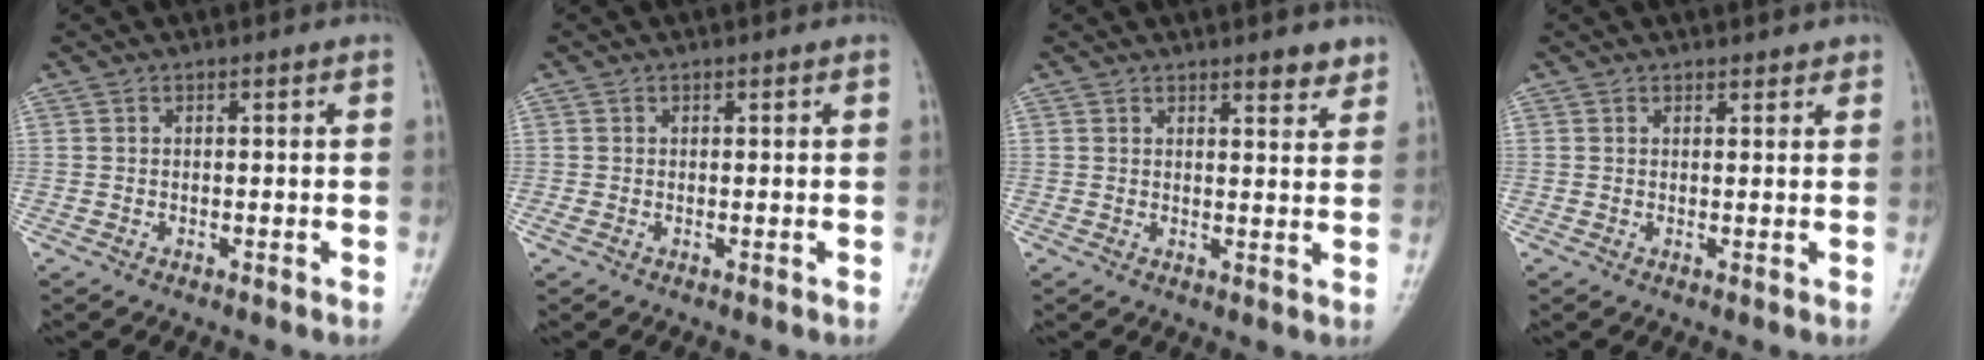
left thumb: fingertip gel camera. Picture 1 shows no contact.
{"total": 0.9, "force": [-0.4, 0.6, 0.5], "torque": [-0.016, -0.002, -0.007]}
{"total": 3.4, "force": [2.7, 1.0, 1.9], "torque": [-0.010, -0.019, 0.034]}
{"total": 1.2, "force": [1.0, 0.5, 0.2], "torque": [0.006, -0.006, 0.011]}